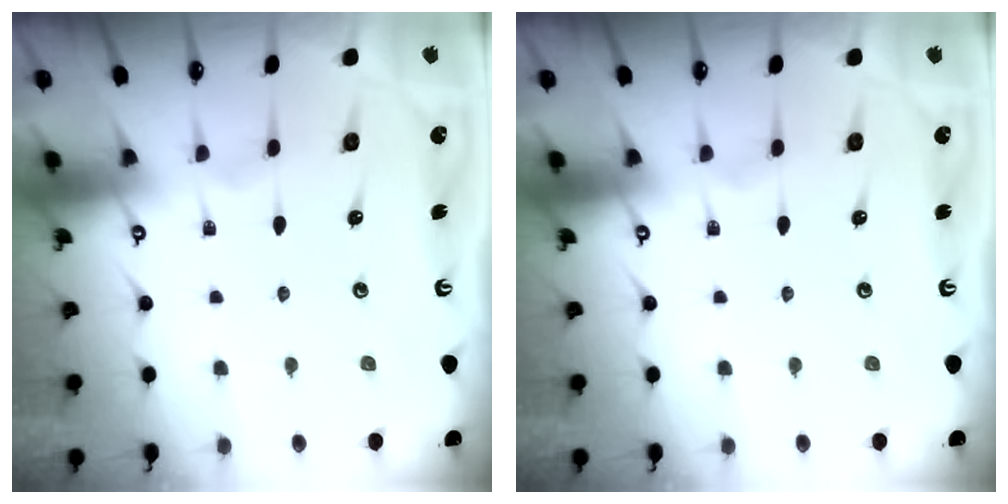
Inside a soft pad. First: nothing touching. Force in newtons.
{"total": 0.0}